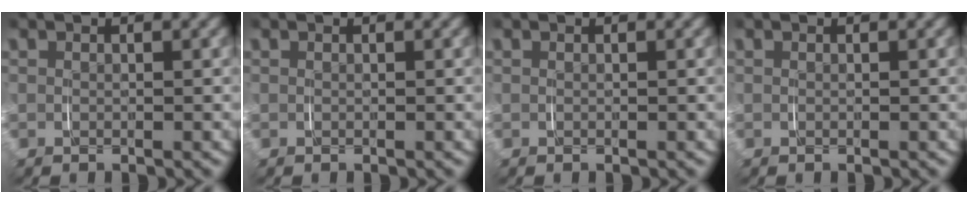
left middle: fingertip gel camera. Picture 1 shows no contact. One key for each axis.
{"total": 0.0}
{"total": 0.0}
{"total": 0.0}